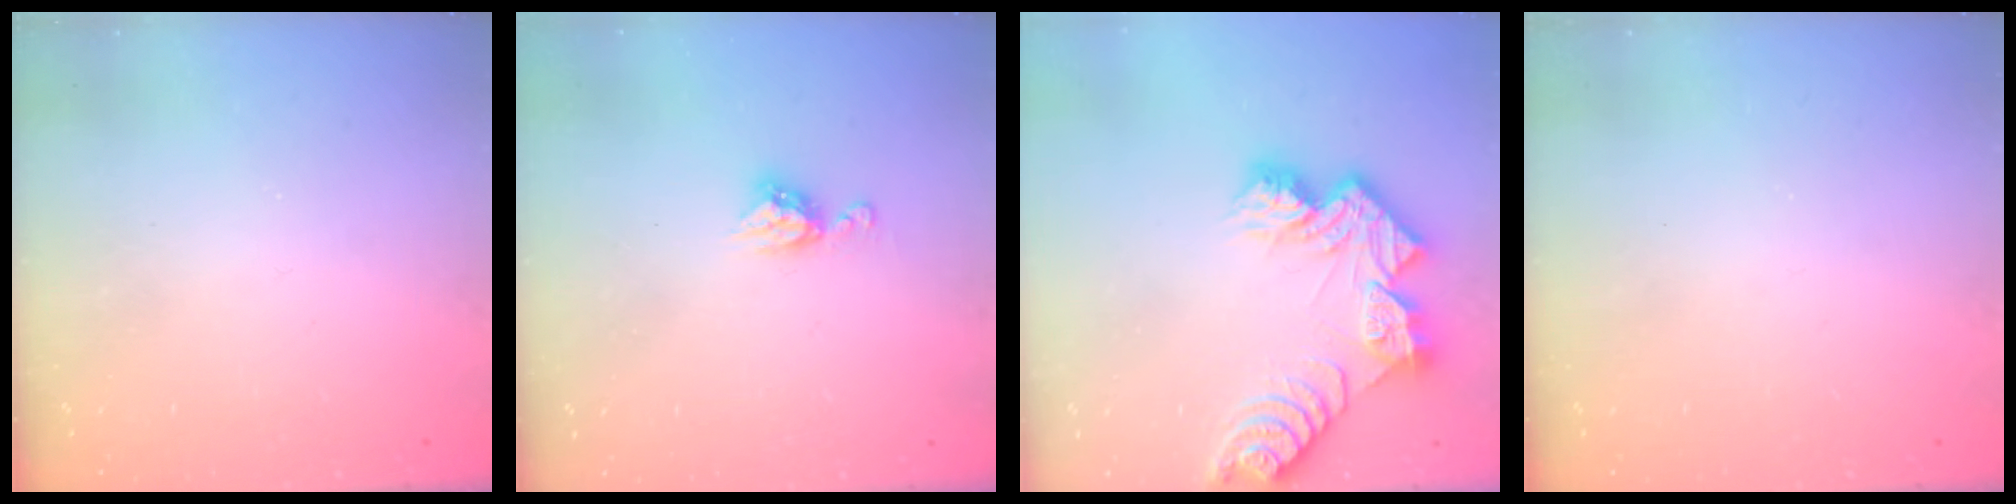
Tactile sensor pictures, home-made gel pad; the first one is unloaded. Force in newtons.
{"total": 6.3, "press": 6.3, "slide": 0.5}
{"total": 12.9, "press": 12.9, "slide": 1.1}
{"total": 0.0}